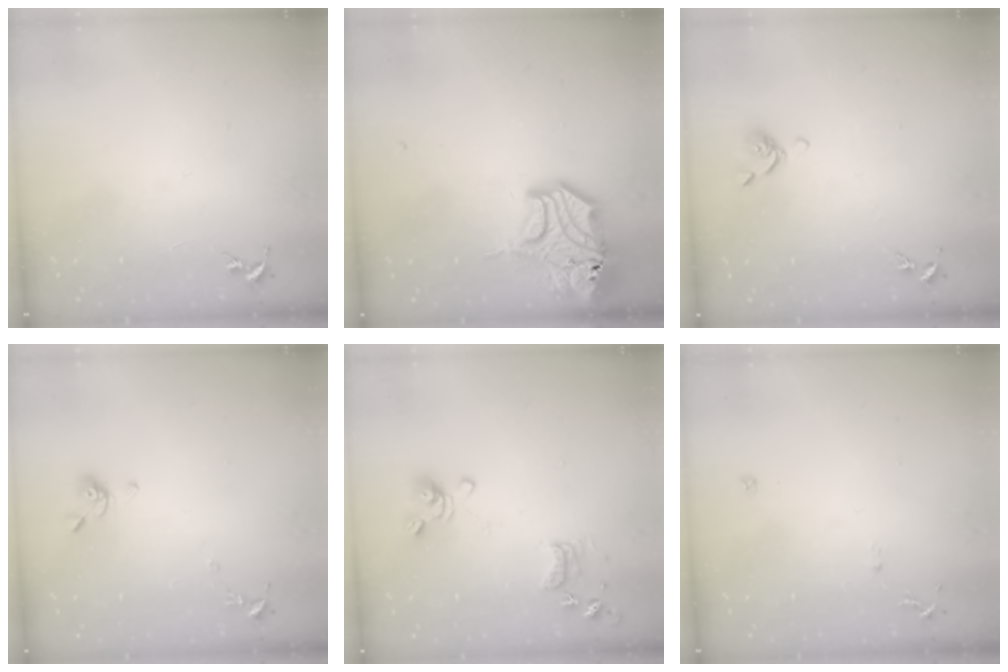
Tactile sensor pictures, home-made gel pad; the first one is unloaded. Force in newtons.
{"total": 18.5, "press": 18.3, "slide": 2.6}
{"total": 6.8, "press": 6.7, "slide": 0.9}
{"total": 8.6, "press": 8.5, "slide": 1.1}
{"total": 11.9, "press": 11.8, "slide": 1.3}
{"total": 5.6, "press": 5.5, "slide": 0.6}